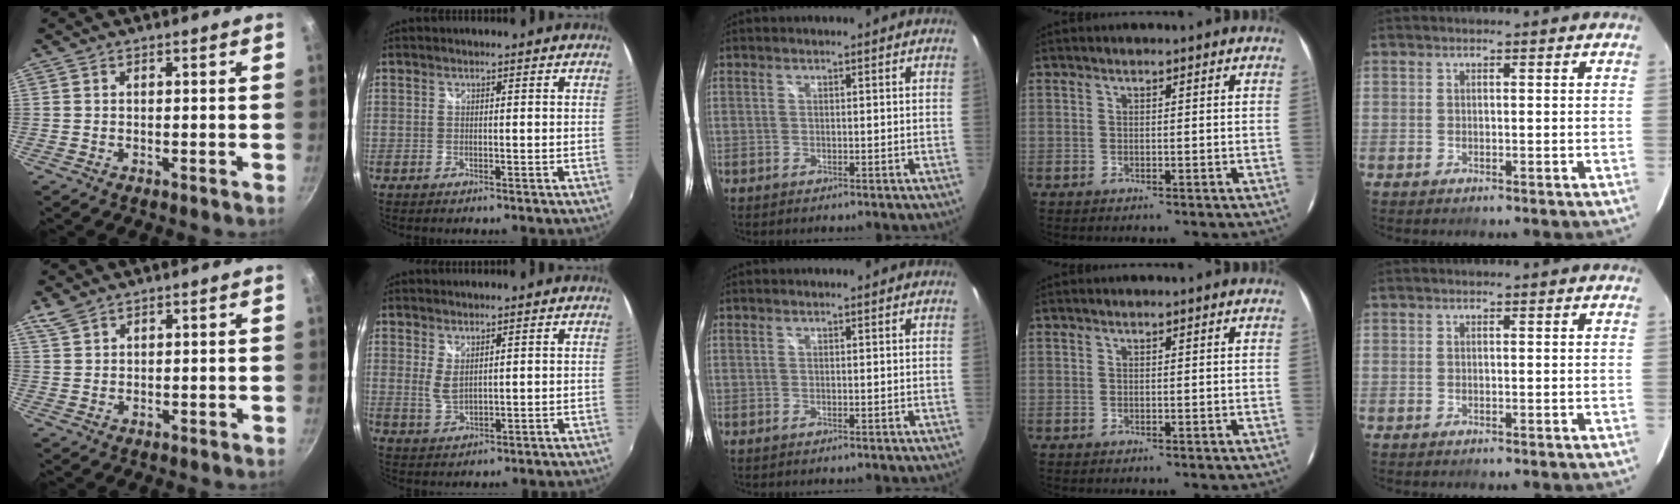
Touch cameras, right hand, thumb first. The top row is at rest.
{"thumb": {"total": 2.7, "force": [2.2, 1.3, 1.1], "torque": [-0.023, -0.002, 0.050]}, "index": {"total": 2.9, "force": [1.3, 1.1, 2.4], "torque": [-0.045, -0.006, 0.024]}}